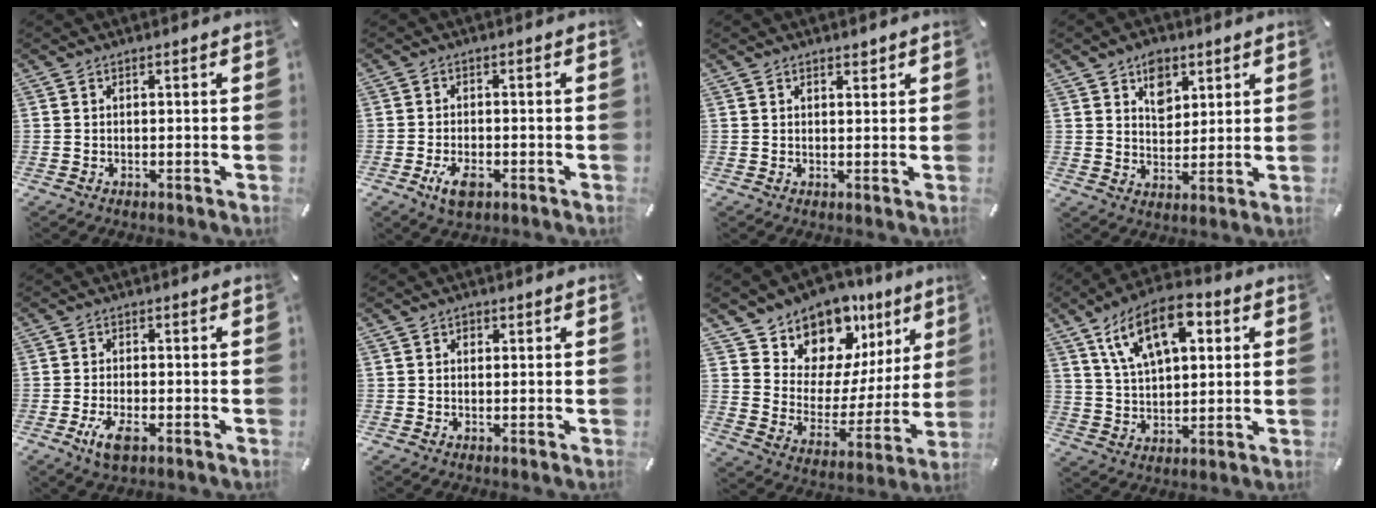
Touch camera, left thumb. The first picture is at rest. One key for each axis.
{"total": 4.8, "fx": -2.2, "fy": 2.7, "fz": 3.4, "tx": -0.081, "ty": 0.003, "tz": -0.043}
{"total": 1.4, "fx": 1.0, "fy": 0.8, "fz": 0.6, "tx": -0.004, "ty": -0.002, "tz": 0.017}
{"total": 7.0, "fx": 3.9, "fy": 5.1, "fz": 2.8, "tx": -0.033, "ty": -0.016, "tz": 0.066}
{"total": 4.9, "fx": -2.2, "fy": 2.0, "fz": 3.9, "tx": -0.086, "ty": -0.002, "tz": -0.041}
{"total": 0.9, "fx": 0.2, "fy": 0.8, "fz": 0.3, "tx": 0.003, "ty": 0.002, "tz": 0.001}
{"total": 12.2, "fx": 10.6, "fy": 6.1, "fz": -0.4, "tx": -0.010, "ty": -0.128, "tz": 0.190}
{"total": 15.0, "fx": 6.9, "fy": 8.0, "fz": 10.6, "tx": -0.189, "ty": -0.008, "tz": 0.122}